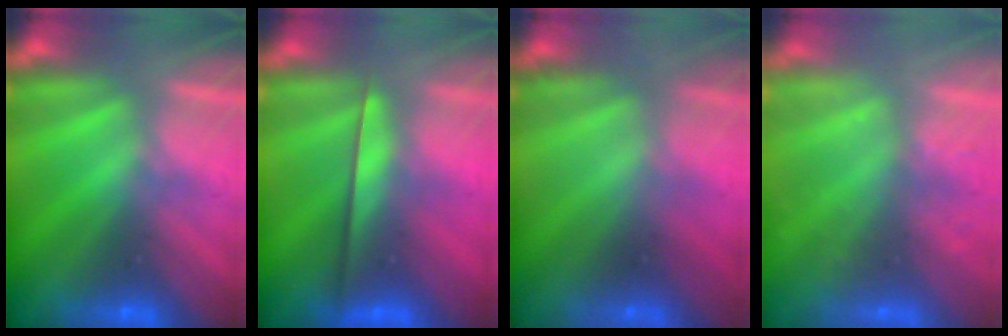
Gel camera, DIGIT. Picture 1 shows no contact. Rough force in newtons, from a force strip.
{"total": 2.2}
{"total": 2.2}
{"total": 2.3}